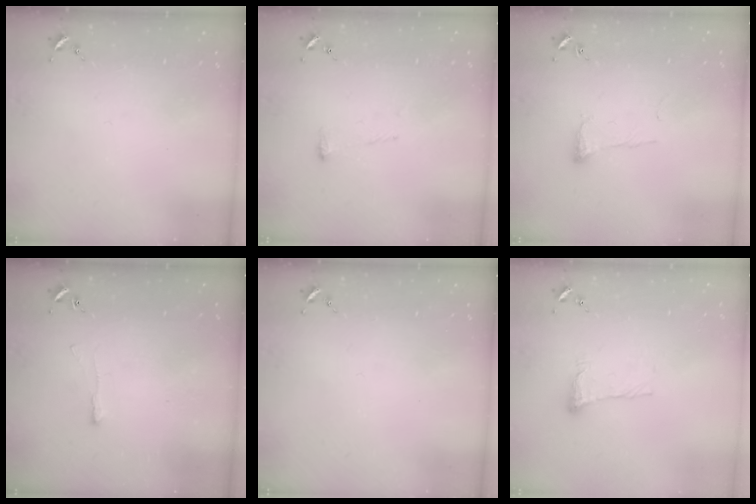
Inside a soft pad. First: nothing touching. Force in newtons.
{"total": 8.1, "press": 8.1, "slide": 0.6}
{"total": 5.9, "press": 5.8, "slide": 0.6}
{"total": 3.9, "press": 3.8, "slide": 0.5}
{"total": 0.0}
{"total": 10.2, "press": 10.2, "slide": 0.7}